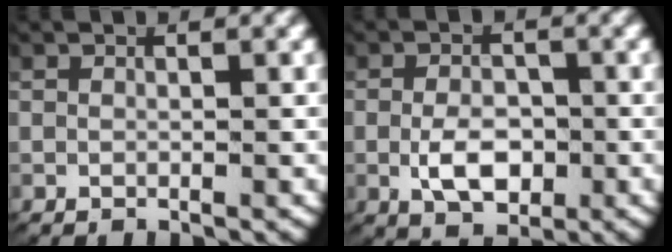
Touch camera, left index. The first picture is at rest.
{"total": 4.1, "force": [-1.1, 2.6, 3.0], "torque": [-0.056, -0.015, -0.011]}